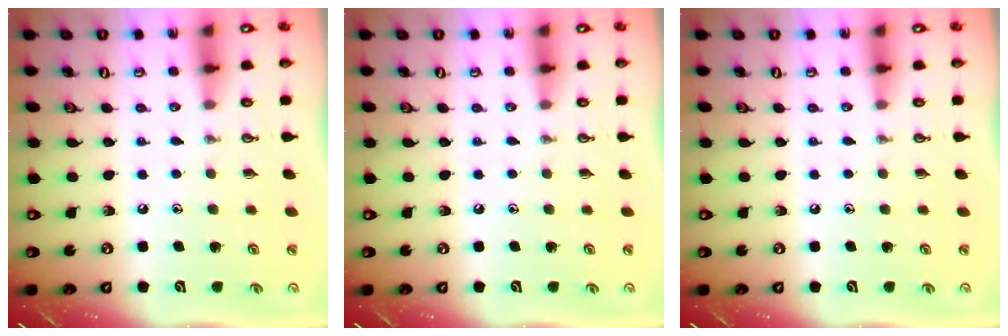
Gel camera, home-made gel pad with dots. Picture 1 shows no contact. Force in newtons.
{"total": 0.0}
{"total": 0.0}